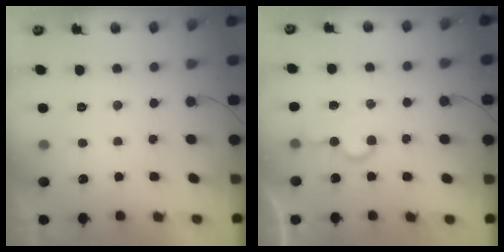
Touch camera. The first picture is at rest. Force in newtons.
{"total": 5.1, "press": 5.0, "slide": 0.5}